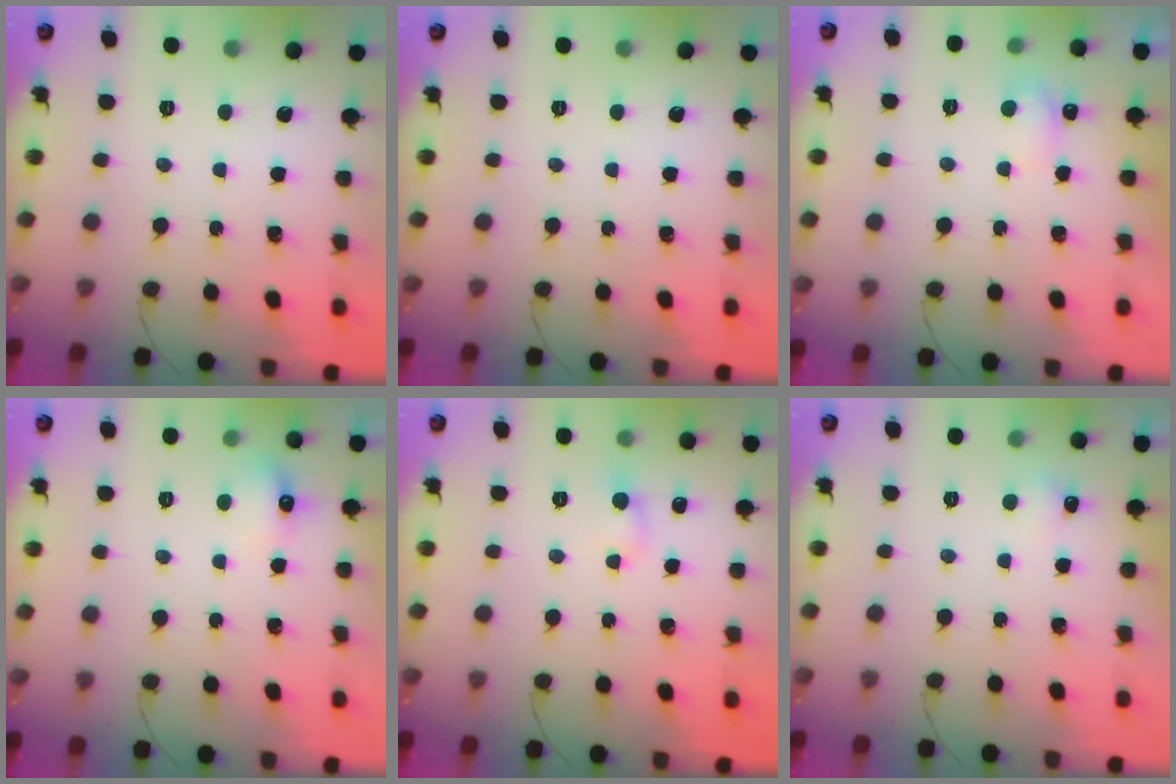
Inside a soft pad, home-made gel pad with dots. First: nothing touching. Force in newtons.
{"total": 0.0}
{"total": 3.9, "press": 3.8, "slide": 0.8}
{"total": 5.6, "press": 5.5, "slide": 1.4}
{"total": 3.8, "press": 3.6, "slide": 1.2}
{"total": 3.3, "press": 3.0, "slide": 1.2}